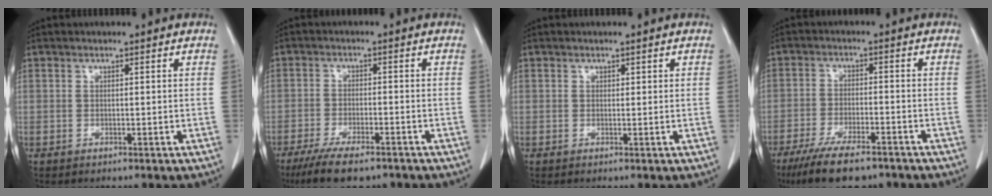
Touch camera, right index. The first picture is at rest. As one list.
[{"total": 10.1, "force": [-7.7, 2.7, 6.1], "torque": [-0.098, -0.018, -0.121]}, {"total": 0.5, "force": [0.3, 0.4, 0.3], "torque": [0.003, 0.000, 0.002]}, {"total": 11.4, "force": [-8.7, 2.9, 6.8], "torque": [-0.114, -0.021, -0.139]}]